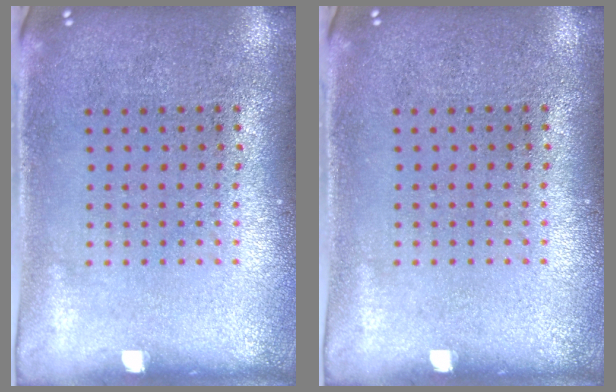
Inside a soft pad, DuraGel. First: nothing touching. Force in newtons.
{"total": 0.0}